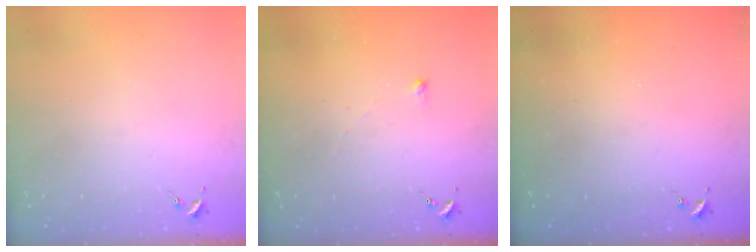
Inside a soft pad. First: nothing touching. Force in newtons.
{"total": 2.5, "press": 2.5, "slide": 0.5}
{"total": 0.0}